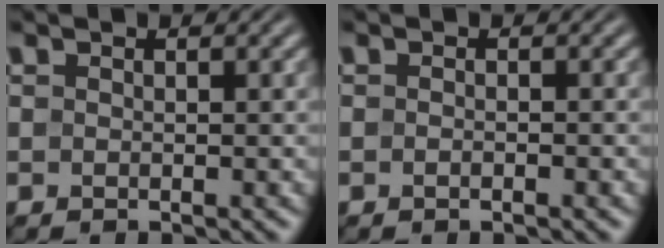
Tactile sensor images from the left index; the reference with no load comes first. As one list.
[{"total": 1.0, "force": [-0.4, 0.4, 0.7], "torque": [-0.003, -0.004, -0.012]}]